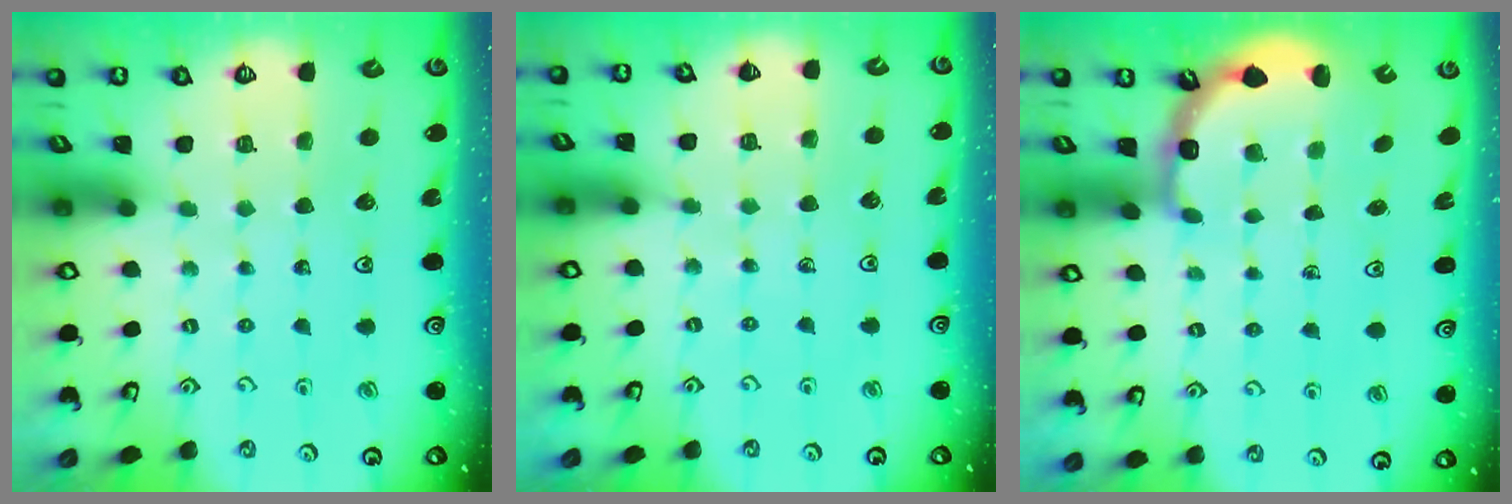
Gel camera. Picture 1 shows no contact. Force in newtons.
{"total": 2.7, "press": 2.6, "slide": 0.5}
{"total": 3.2, "press": 2.7, "slide": 1.7}